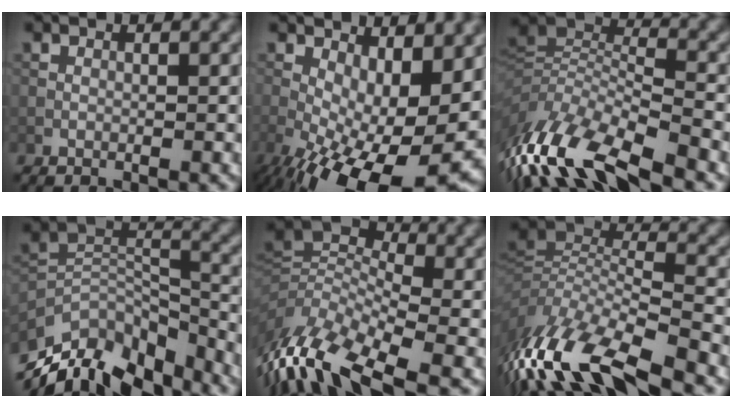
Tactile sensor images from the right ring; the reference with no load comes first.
{"total": 14.9, "force": [-4.0, 6.5, 12.8], "torque": [-0.209, -0.024, -0.056]}
{"total": 13.0, "force": [-8.6, 4.3, 8.8], "torque": [-0.190, 0.004, -0.160]}
{"total": 13.6, "force": [-11.0, 6.1, 5.0], "torque": [-0.104, 0.012, -0.179]}
{"total": 11.6, "force": [-6.2, 4.9, 8.5], "torque": [-0.172, 0.010, -0.136]}
{"total": 13.3, "force": [-8.9, 4.2, 9.0], "torque": [-0.194, 0.003, -0.164]}